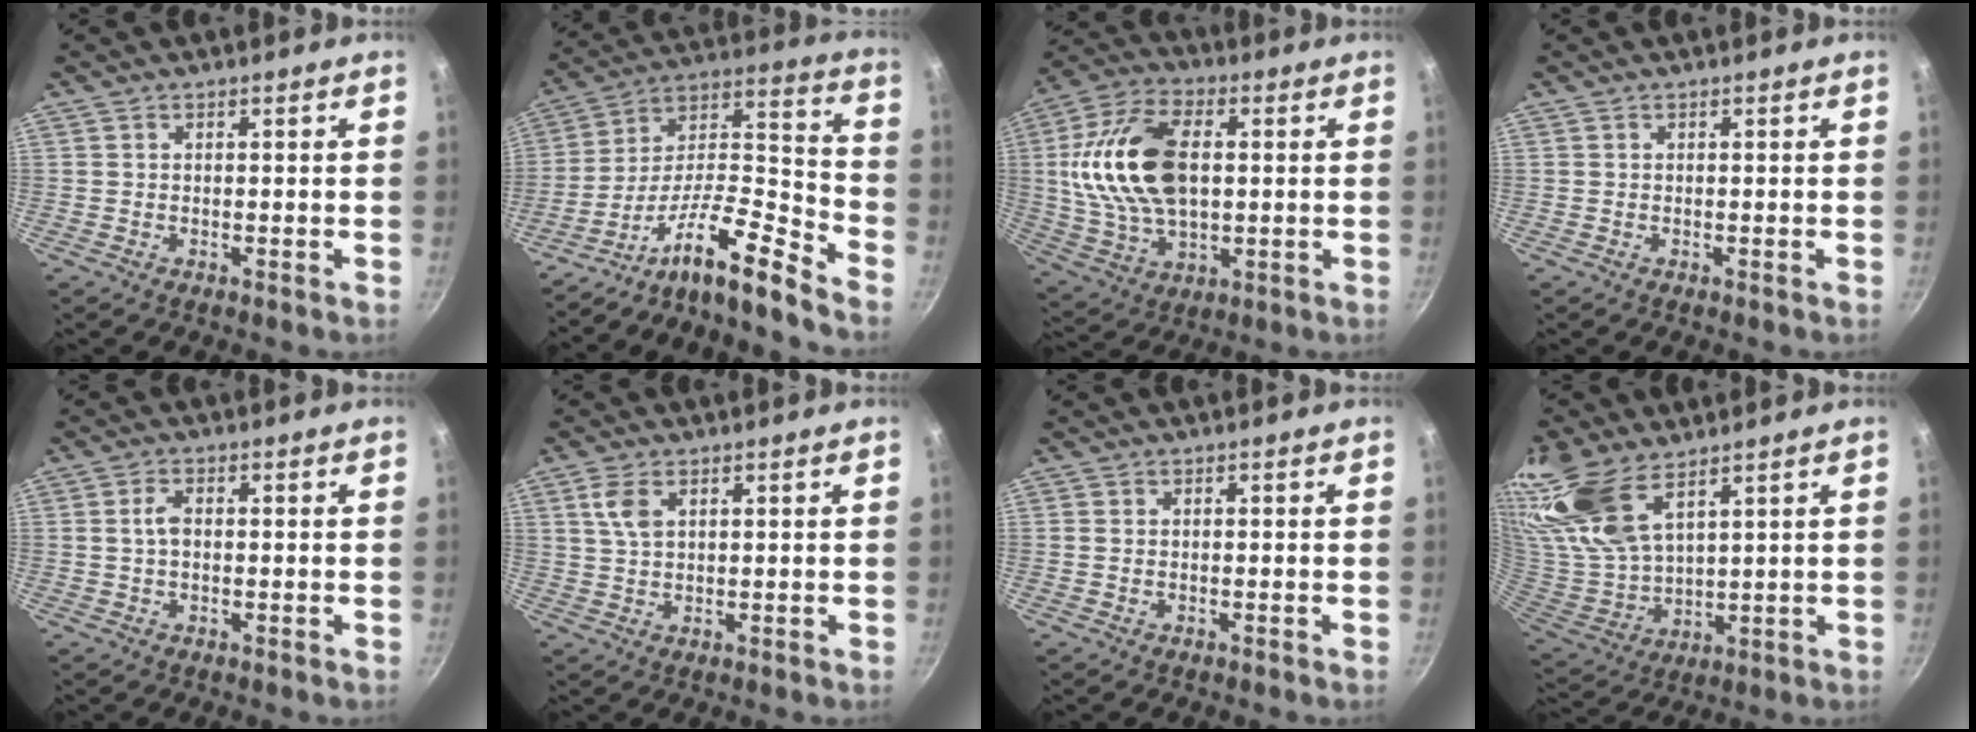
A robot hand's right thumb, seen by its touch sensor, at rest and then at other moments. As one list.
[{"total": 16.9, "force": [-12.5, 2.9, 11.0], "torque": [-0.168, 0.107, -0.232]}, {"total": 19.7, "force": [2.2, 11.8, 15.7], "torque": [-0.290, 0.010, 0.039]}, {"total": 0.0}, {"total": 3.0, "force": [0.1, 1.9, 2.3], "torque": [-0.045, 0.010, -0.001]}, {"total": 4.4, "force": [1.8, 2.4, 3.3], "torque": [-0.064, -0.004, 0.036]}, {"total": 0.7, "force": [-0.2, 0.6, 0.4], "torque": [-0.008, 0.002, -0.004]}, {"total": 17.5, "force": [11.5, 7.7, 10.7], "torque": [-0.224, -0.045, 0.245]}]